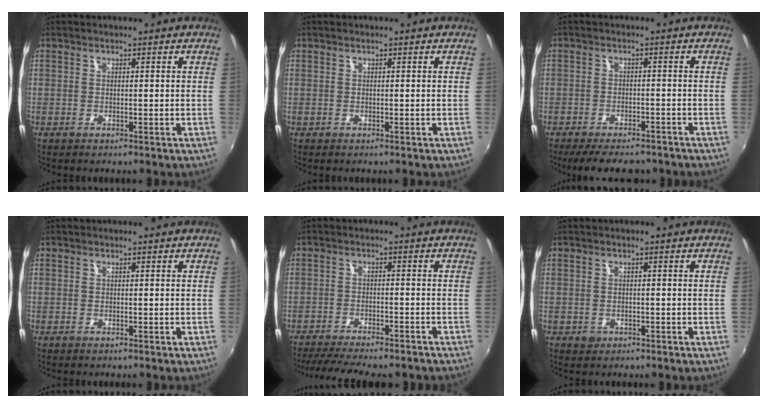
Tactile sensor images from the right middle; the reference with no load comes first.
{"total": 0.0}
{"total": 9.7, "force": [-7.8, 3.6, 4.5], "torque": [-0.099, -0.011, -0.115]}
{"total": 0.0}
{"total": 13.5, "force": [-11.7, 2.1, 6.4], "torque": [-0.133, -0.028, -0.169]}
{"total": 1.5, "force": [-0.6, 1.3, 0.4], "torque": [-0.008, -0.003, -0.007]}